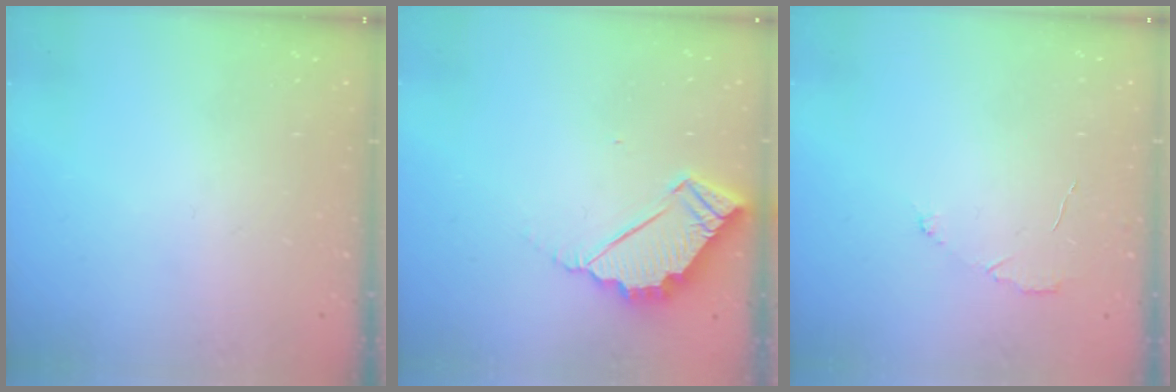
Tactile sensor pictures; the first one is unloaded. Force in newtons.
{"total": 5.4, "press": 5.4, "slide": 0.2}
{"total": 3.0, "press": 3.0, "slide": 0.3}